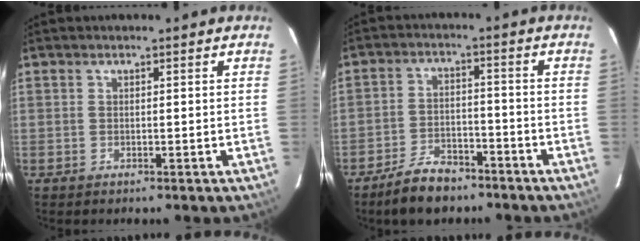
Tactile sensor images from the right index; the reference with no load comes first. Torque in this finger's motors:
{"motor_torque": [0.73, -0.61, 0.17, -0.01]}